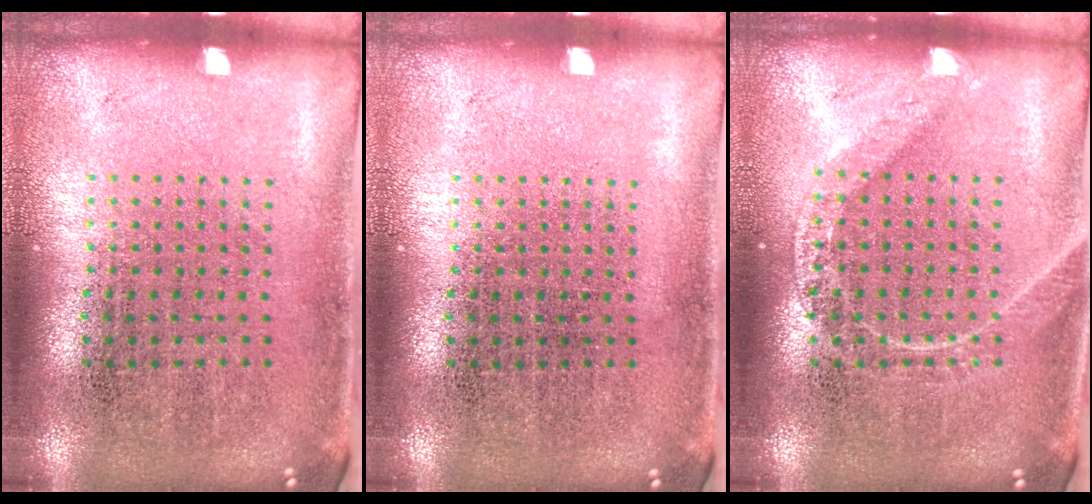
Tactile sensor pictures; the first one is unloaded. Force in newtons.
{"total": 0.0}
{"total": 1.8, "press": 1.8, "slide": 0.3}